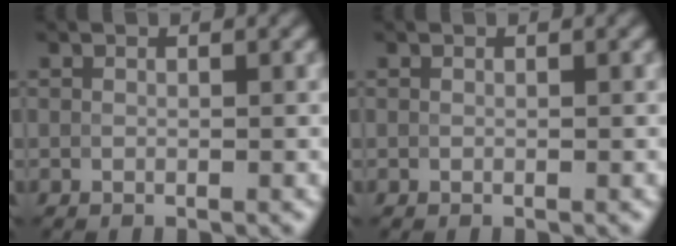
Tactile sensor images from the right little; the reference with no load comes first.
{"total": 0.0}